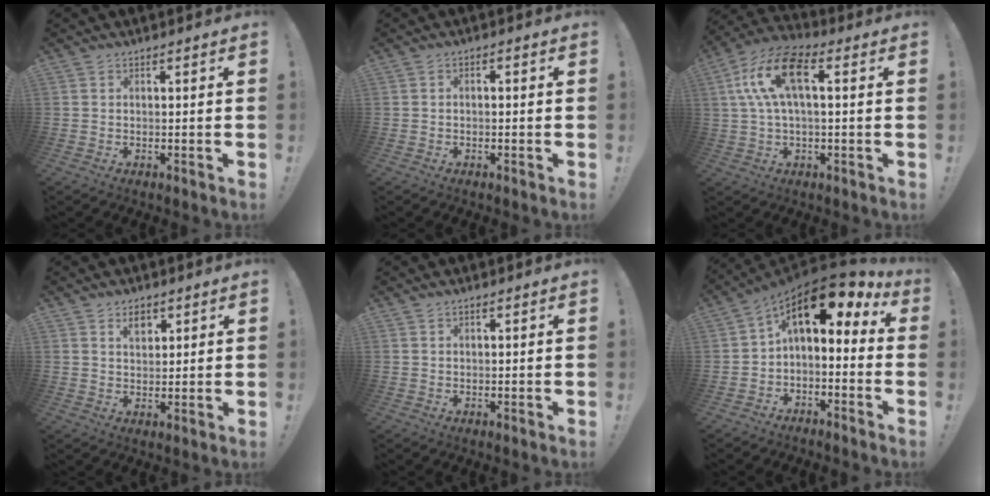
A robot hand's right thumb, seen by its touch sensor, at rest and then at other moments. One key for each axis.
{"total": 1.3, "fx": -1.1, "fy": 0.4, "fz": 0.6, "tx": -0.010, "ty": 0.005, "tz": -0.021}
{"total": 14.4, "fx": 3.1, "fy": 6.7, "fz": 12.4, "tx": -0.243, "ty": 0.007, "tz": 0.053}
{"total": 4.8, "fx": 3.0, "fy": 3.2, "fz": 2.0, "tx": -0.020, "ty": -0.009, "tz": 0.052}
{"total": 0.7, "fx": 0.6, "fy": 0.3, "fz": 0.3, "tx": -0.011, "ty": 0.002, "tz": 0.013}
{"total": 9.7, "fx": 4.2, "fy": 4.6, "fz": 7.4, "tx": -0.114, "ty": -0.034, "tz": 0.071}